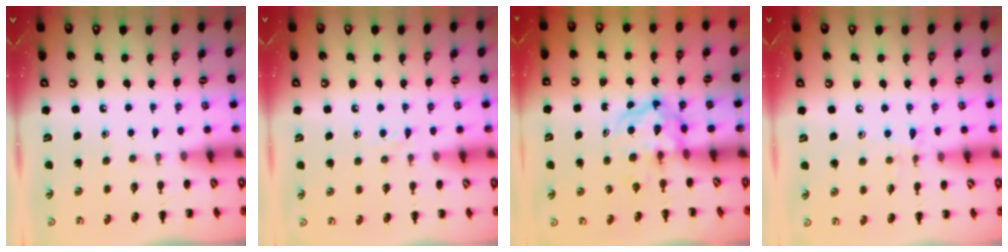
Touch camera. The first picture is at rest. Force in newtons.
{"total": 3.3, "press": 3.1, "slide": 1.1}
{"total": 3.8, "press": 3.7, "slide": 0.4}
{"total": 7.0, "press": 6.8, "slide": 1.9}